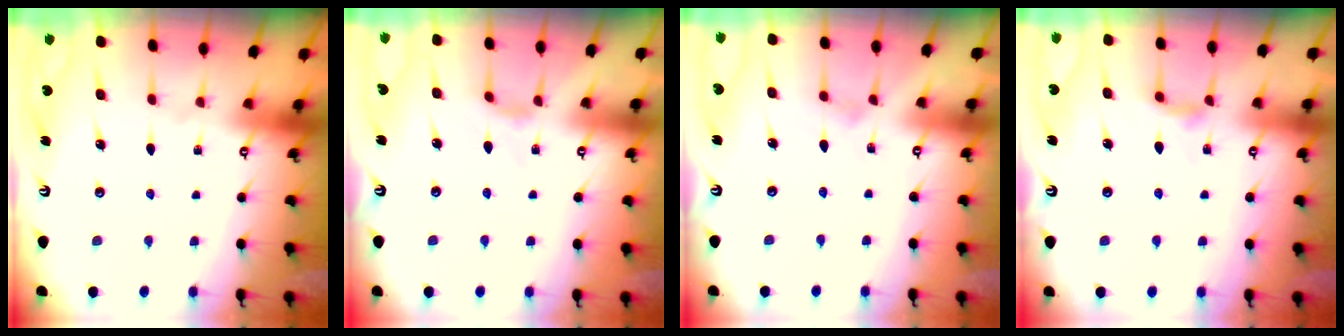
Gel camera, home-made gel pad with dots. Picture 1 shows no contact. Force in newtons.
{"total": 1.8, "press": 1.7, "slide": 0.5}
{"total": 0.0}
{"total": 5.7, "press": 5.7, "slide": 0.6}